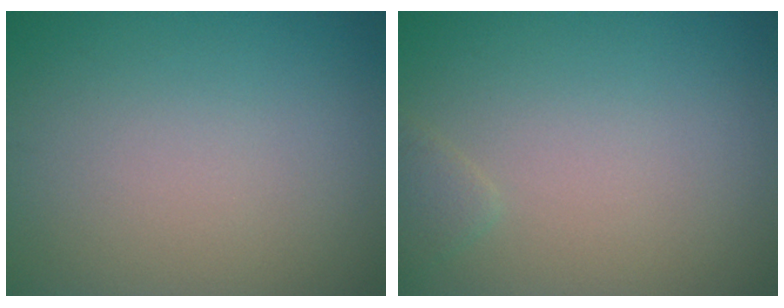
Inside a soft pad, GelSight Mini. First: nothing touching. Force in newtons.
{"total": 1.0, "press": 1.0, "slide": 0.0}